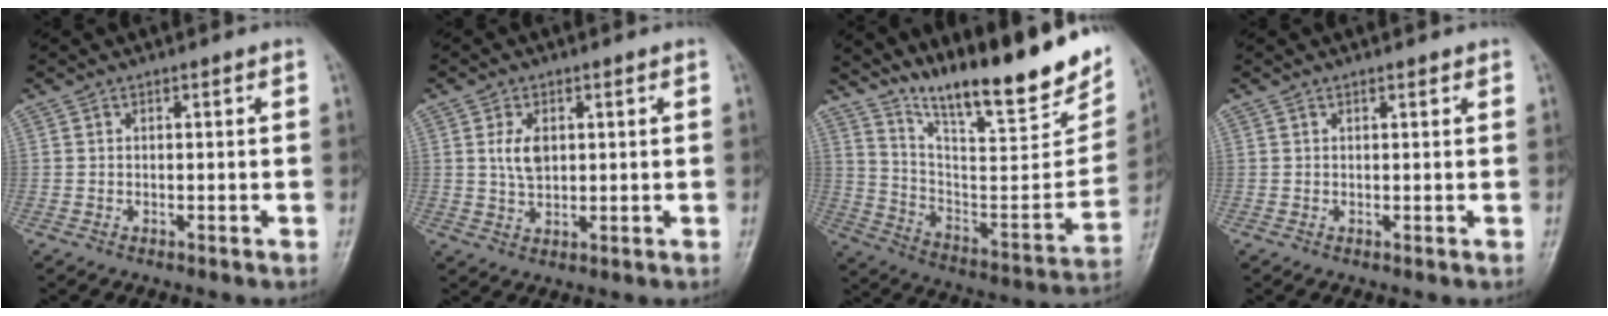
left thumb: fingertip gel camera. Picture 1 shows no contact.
{"total": 4.7, "force": [1.1, 2.9, 3.6], "torque": [-0.059, -0.005, 0.025]}
{"total": 25.6, "force": [18.8, 5.3, 16.5], "torque": [-0.230, -0.088, 0.306]}
{"total": 0.8, "force": [0.6, 0.3, 0.4], "torque": [-0.006, -0.004, 0.008]}